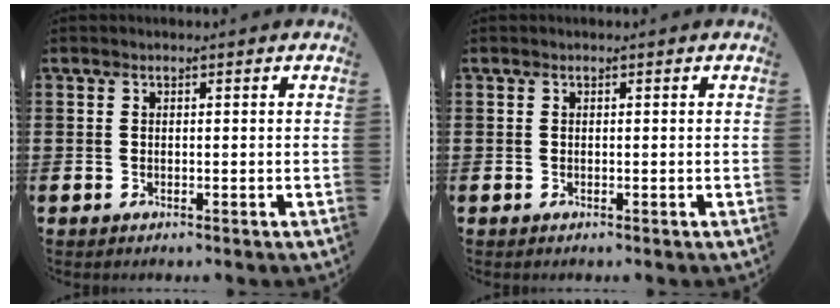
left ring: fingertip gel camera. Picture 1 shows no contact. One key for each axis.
{"total": 0.0}